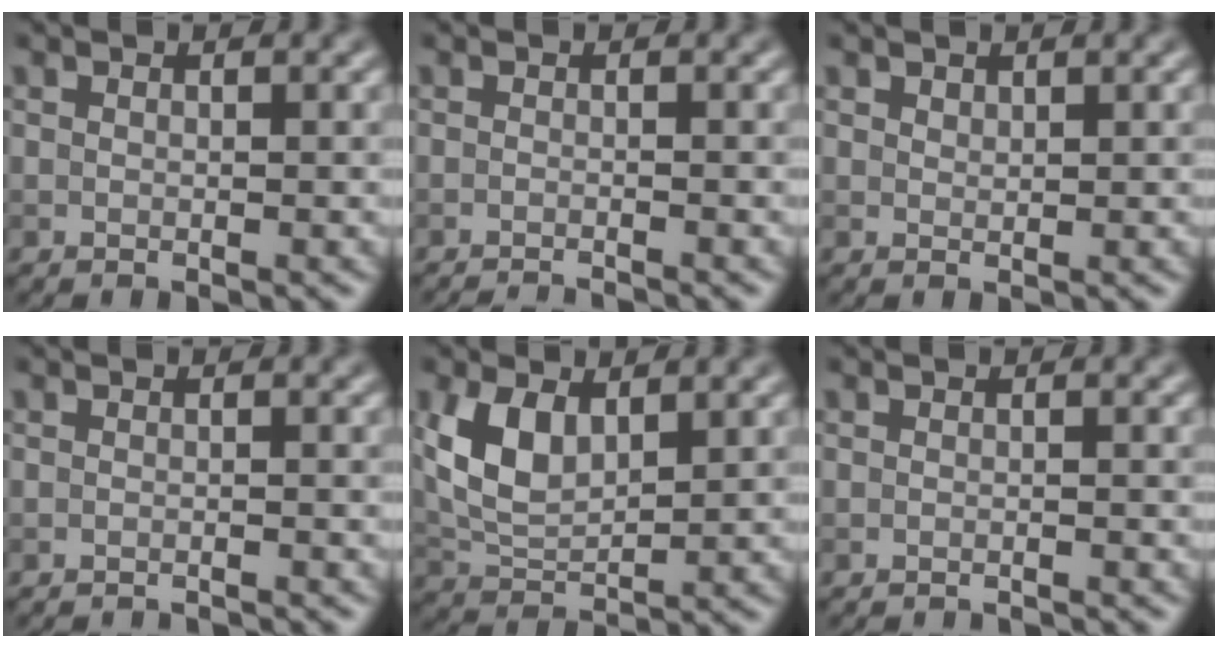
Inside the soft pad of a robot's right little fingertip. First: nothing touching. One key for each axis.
{"total": 2.8, "fx": -2.6, "fy": 0.4, "fz": 1.0, "tx": -0.011, "ty": -0.005, "tz": -0.041}
{"total": 0.6, "fx": 0.5, "fy": 0.3, "fz": 0.1, "tx": 0.000, "ty": -0.001, "tz": 0.012}
{"total": 2.8, "fx": -2.7, "fy": 0.3, "fz": 0.7, "tx": -0.004, "ty": 0.003, "tz": -0.037}
{"total": 5.1, "fx": 1.7, "fy": 2.9, "fz": 3.9, "tx": -0.097, "ty": 0.002, "tz": 0.037}
{"total": 2.4, "fx": -2.3, "fy": 0.2, "fz": 0.6, "tx": -0.001, "ty": -0.002, "tz": -0.032}